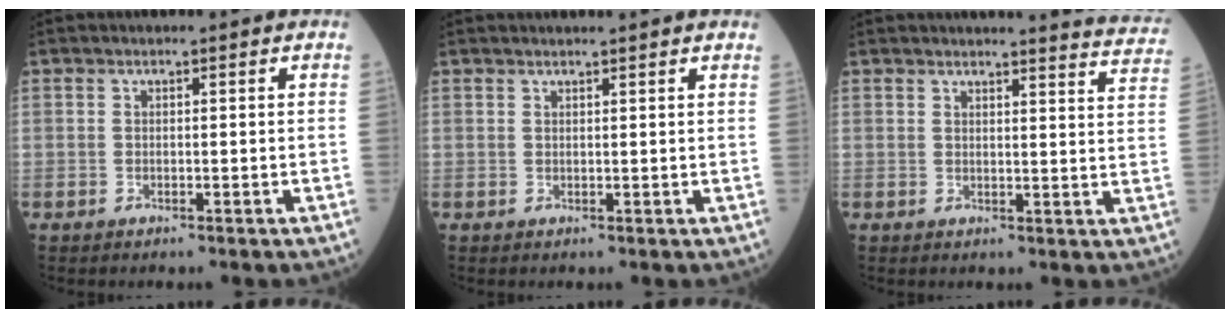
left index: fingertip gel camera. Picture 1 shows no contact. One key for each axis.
{"total": 3.5, "fx": 3.2, "fy": -0.4, "fz": 1.3, "tx": -0.017, "ty": 0.019, "tz": 0.038}
{"total": 9.6, "fx": 9.5, "fy": 0.3, "fz": 1.4, "tx": -0.001, "ty": -0.054, "tz": 0.079}